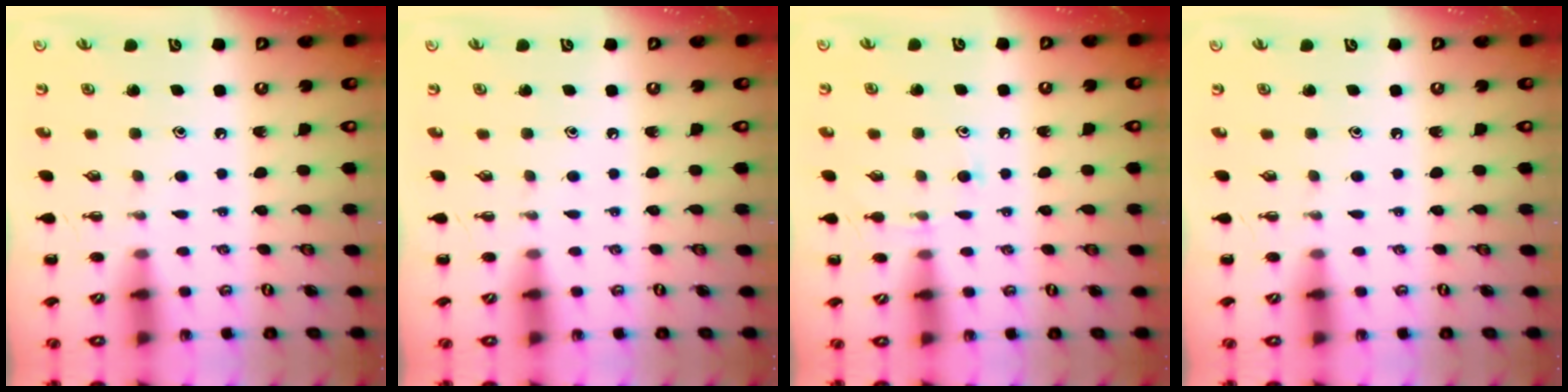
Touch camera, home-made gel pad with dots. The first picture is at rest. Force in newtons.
{"total": 0.0}
{"total": 6.7, "press": 6.4, "slide": 1.9}
{"total": 0.0}